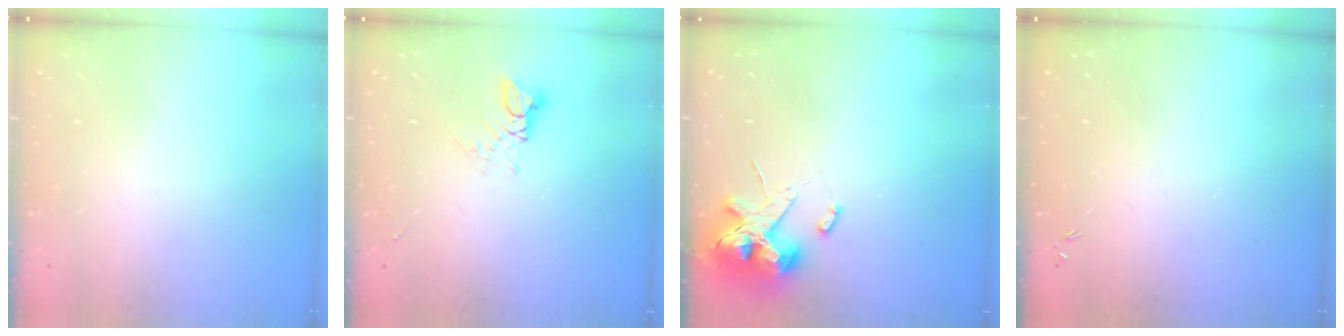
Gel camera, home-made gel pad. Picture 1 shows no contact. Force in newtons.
{"total": 4.2, "press": 4.1, "slide": 0.3}
{"total": 11.4, "press": 11.3, "slide": 1.8}
{"total": 0.0}